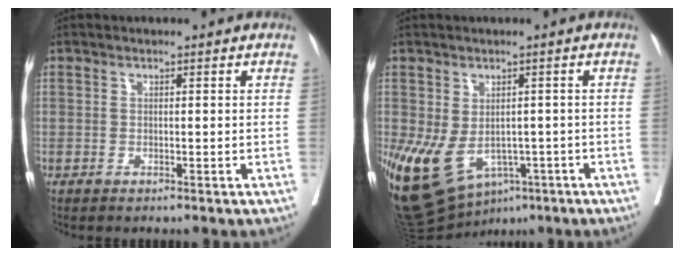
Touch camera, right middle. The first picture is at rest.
{"total": 14.7, "force": [-6.3, 9.7, 9.2], "torque": [-0.188, -0.011, -0.081]}